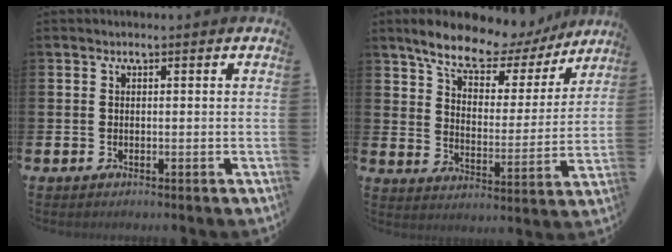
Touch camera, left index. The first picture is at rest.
{"total": 10.0, "force": [8.7, 3.3, 3.7], "torque": [-0.096, -0.056, 0.147]}